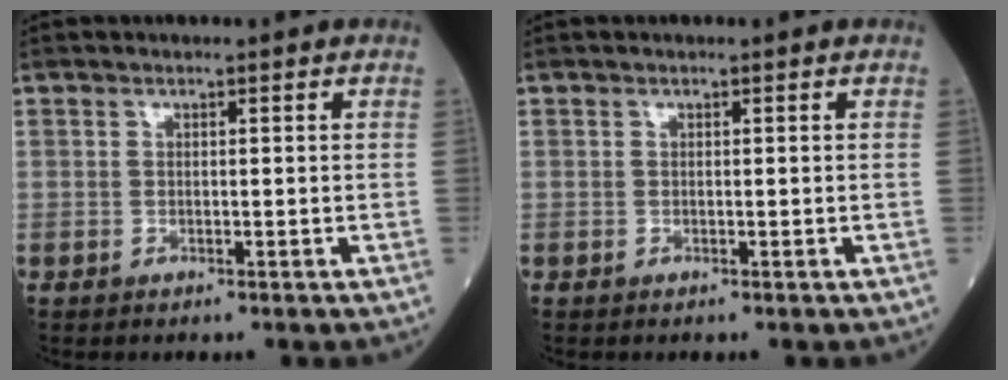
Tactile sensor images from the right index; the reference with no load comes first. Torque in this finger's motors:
{"motor_torque": [0.00, 0.00, 0.00, -0.01]}